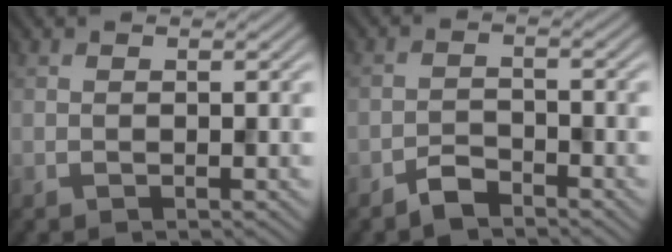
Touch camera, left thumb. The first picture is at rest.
{"total": 2.5, "force": [-2.1, 0.8, 1.0], "torque": [-0.014, 0.004, -0.047]}